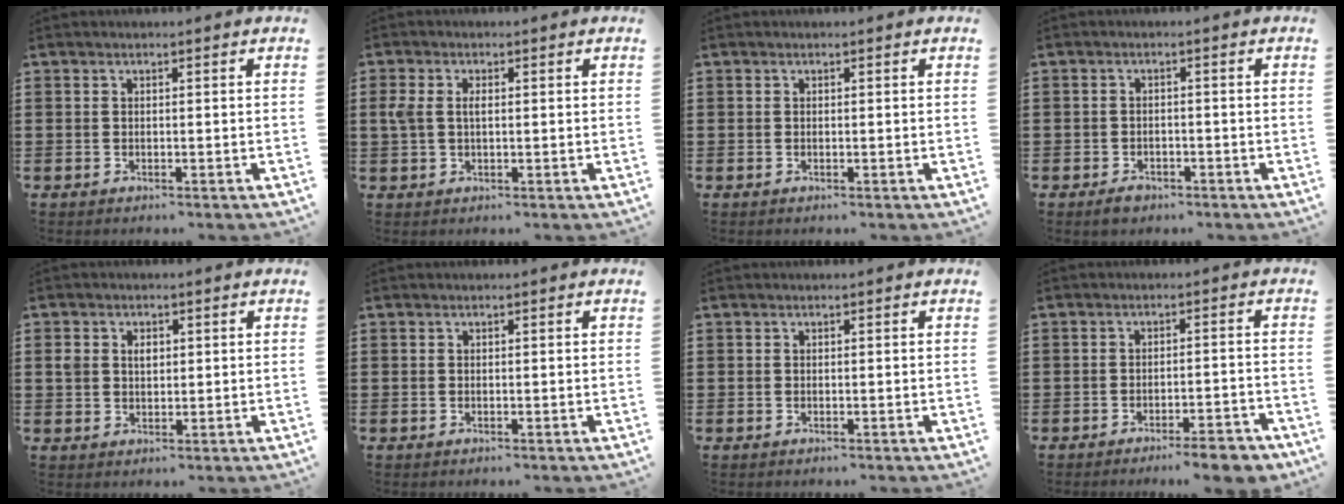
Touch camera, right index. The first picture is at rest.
{"total": 2.9, "force": [0.4, 1.6, 2.4], "torque": [-0.064, 0.003, 0.000]}
{"total": 0.0}
{"total": 1.5, "force": [-1.3, 0.7, 0.3], "torque": [-0.010, 0.001, -0.029]}
{"total": 2.6, "force": [0.7, 1.9, 1.6], "torque": [-0.037, 0.011, 0.011]}
{"total": 0.0}
{"total": 0.0}
{"total": 4.9, "force": [-4.2, 0.1, 2.5], "torque": [-0.039, -0.009, -0.076]}